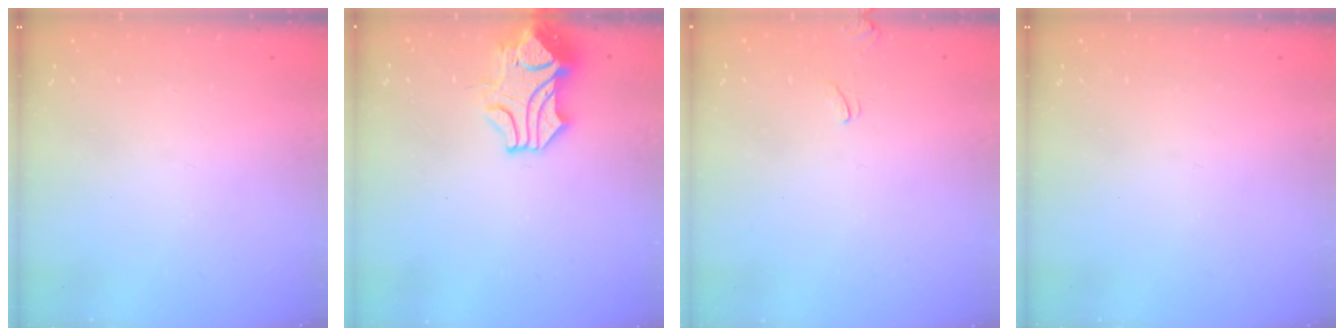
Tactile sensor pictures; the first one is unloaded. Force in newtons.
{"total": 2.7, "press": 2.3, "slide": 1.4}
{"total": 2.0, "press": 2.0, "slide": 0.4}
{"total": 0.0}